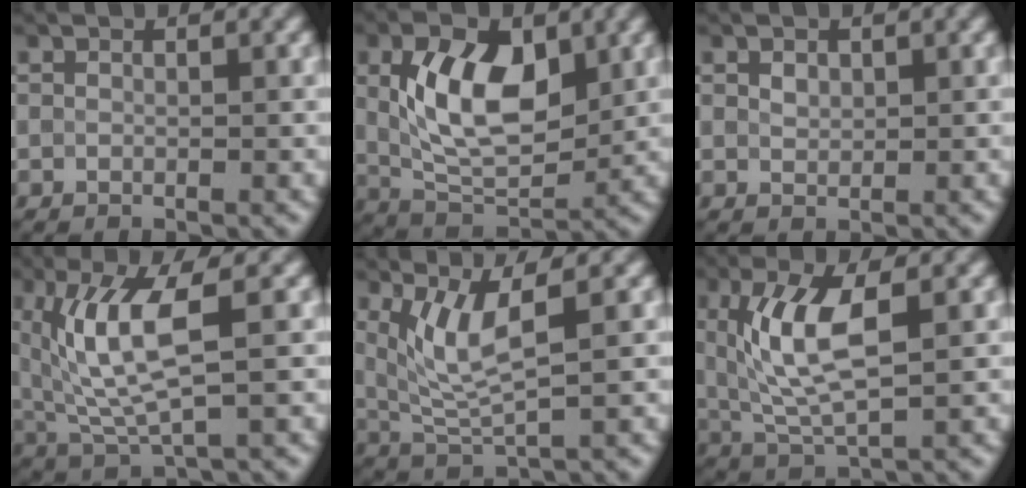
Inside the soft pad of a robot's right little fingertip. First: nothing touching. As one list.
[{"total": 8.5, "force": [1.9, 4.6, 6.9], "torque": [-0.131, 0.005, 0.033]}, {"total": 1.0, "force": [0.5, 0.6, 0.5], "torque": [-0.012, 0.001, 0.009]}, {"total": 6.9, "force": [1.6, 1.8, 6.5], "torque": [-0.141, -0.005, 0.034]}, {"total": 4.3, "force": [1.6, 0.9, 3.8], "torque": [-0.089, -0.008, 0.041]}, {"total": 6.6, "force": [1.4, 2.4, 5.9], "torque": [-0.128, 0.000, 0.030]}]